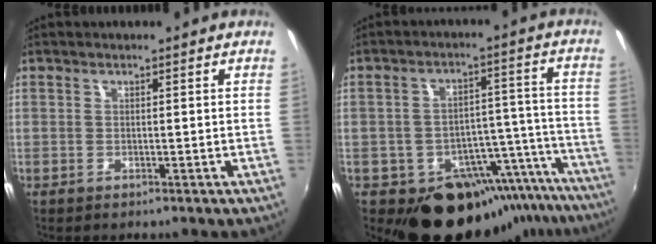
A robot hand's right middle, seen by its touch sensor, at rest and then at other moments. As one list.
[{"total": 17.9, "force": [-14.5, 9.4, 4.7], "torque": [-0.069, 0.052, -0.180]}]